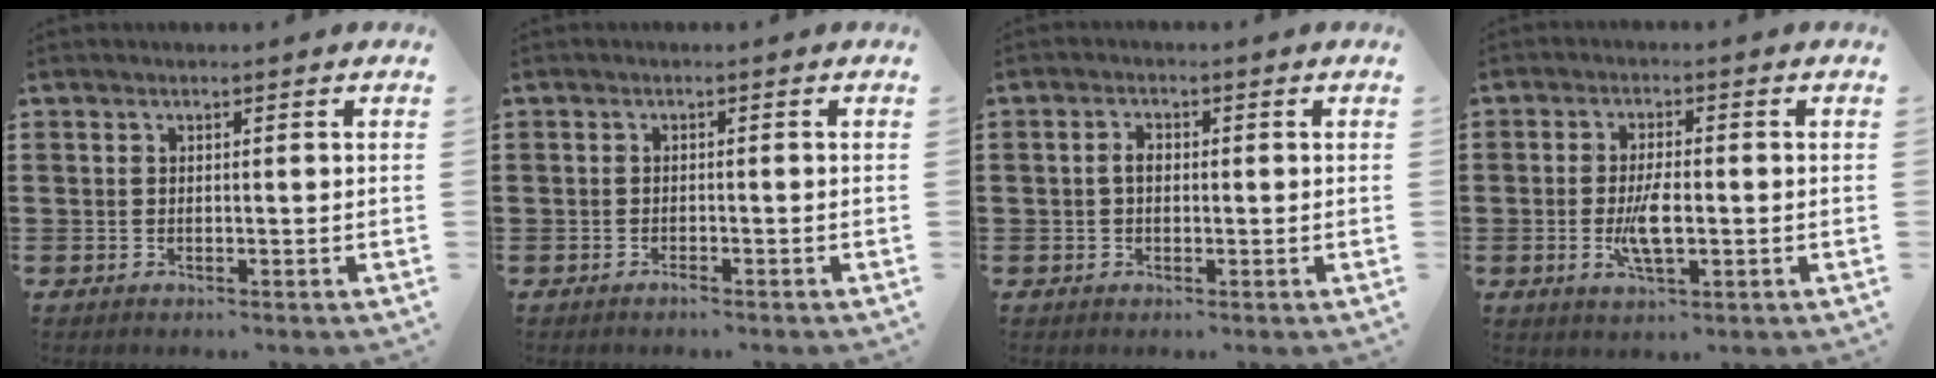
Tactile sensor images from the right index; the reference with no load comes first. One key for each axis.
{"total": 0.8, "fx": -0.8, "fy": 0.2, "fz": 0.2, "tx": -0.007, "ty": -0.003, "tz": -0.015}
{"total": 2.1, "fx": -0.1, "fy": 1.3, "fz": 1.7, "tx": -0.033, "ty": 0.006, "tz": -0.002}
{"total": 5.5, "fx": -0.9, "fy": 1.9, "fz": 5.1, "tx": -0.107, "ty": -0.004, "tz": -0.021}